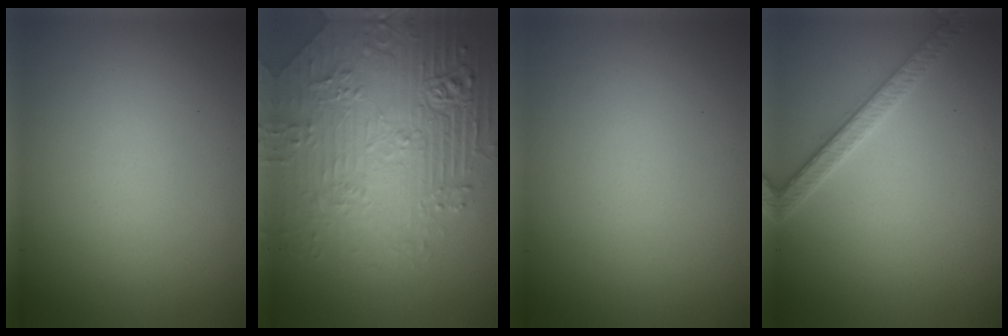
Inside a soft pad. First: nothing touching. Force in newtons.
{"total": 8.5, "press": 6.1, "slide": 5.9}
{"total": 0.0}
{"total": 2.7, "press": 2.6, "slide": 0.6}